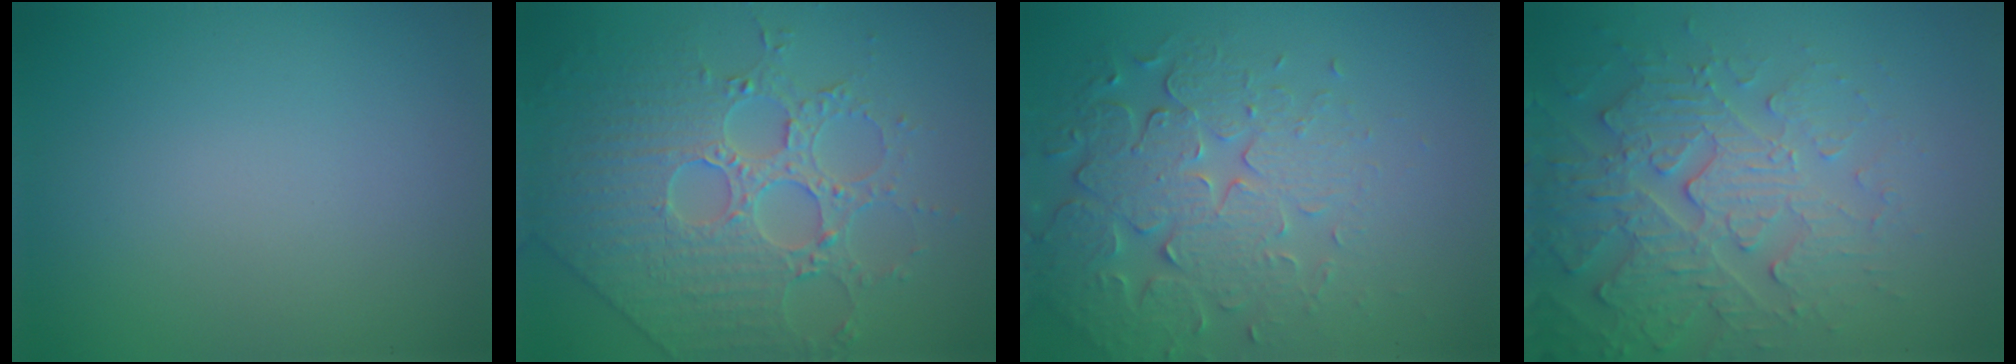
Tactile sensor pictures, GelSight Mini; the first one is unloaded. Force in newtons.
{"total": 5.2, "press": 5.1, "slide": 1.2}
{"total": 6.5, "press": 5.0, "slide": 4.2}
{"total": 4.8, "press": 4.7, "slide": 1.2}